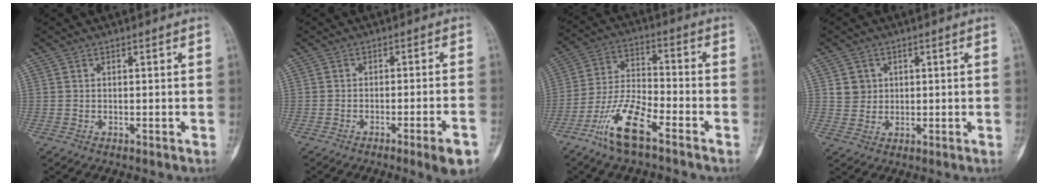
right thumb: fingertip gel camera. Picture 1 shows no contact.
{"total": 6.6, "force": [-3.7, 0.3, 5.5], "torque": [-0.077, 0.008, -0.051]}
{"total": 11.7, "force": [-7.2, 3.3, 8.5], "torque": [-0.183, 0.040, -0.144]}
{"total": 3.5, "force": [1.1, 3.3, 0.7], "torque": [0.008, -0.003, 0.019]}